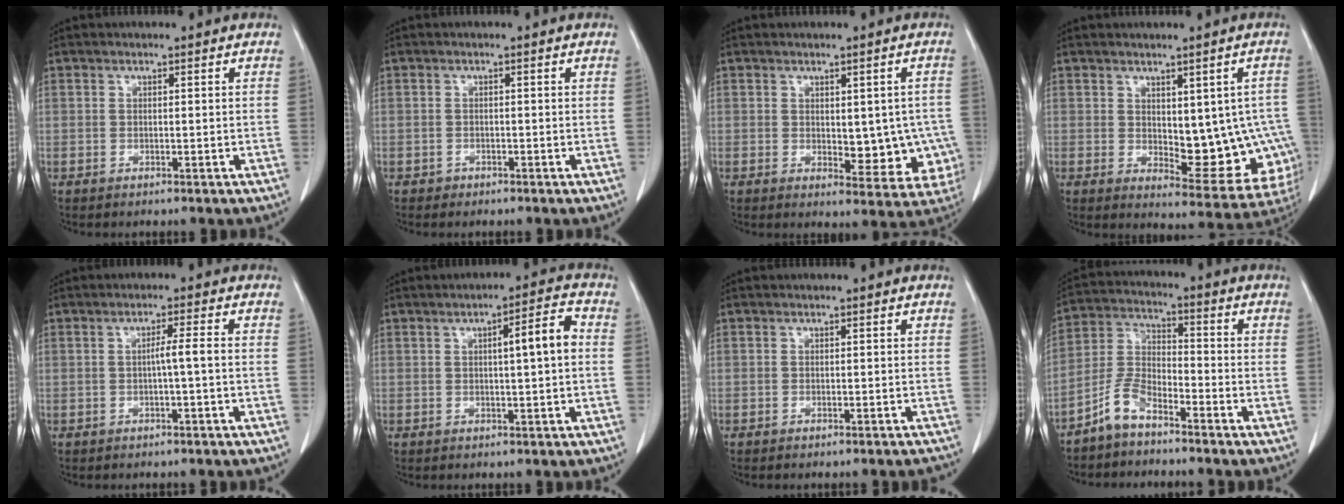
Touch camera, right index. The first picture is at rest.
{"total": 0.7, "force": [-0.5, 0.5, 0.0], "torque": [-0.005, 0.003, -0.009]}
{"total": 9.1, "force": [-0.9, 4.6, 7.8], "torque": [-0.071, 0.002, 0.003]}
{"total": 10.8, "force": [-0.8, 5.2, 9.4], "torque": [-0.092, 0.004, 0.007]}
{"total": 2.3, "force": [-0.5, -0.4, 2.2], "torque": [-0.035, 0.002, -0.008]}
{"total": 5.5, "force": [0.5, 0.4, 5.5], "torque": [-0.081, 0.010, 0.005]}
{"total": 2.6, "force": [-2.5, 0.2, 0.6], "torque": [-0.003, -0.007, -0.032]}
{"total": 6.2, "force": [-4.8, 2.2, 3.2], "torque": [-0.081, 0.001, -0.103]}